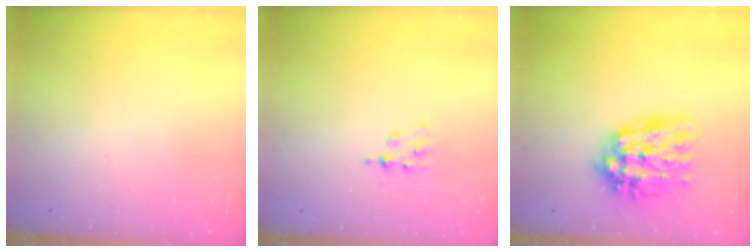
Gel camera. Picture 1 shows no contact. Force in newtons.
{"total": 3.0, "press": 3.0, "slide": 0.3}
{"total": 13.6, "press": 13.5, "slide": 1.0}